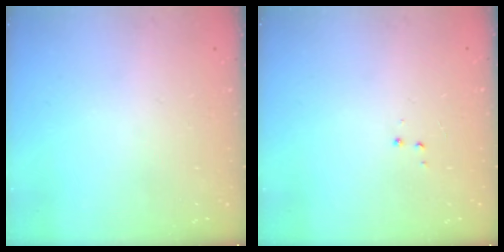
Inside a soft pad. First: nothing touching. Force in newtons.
{"total": 2.9, "press": 2.8, "slide": 0.4}